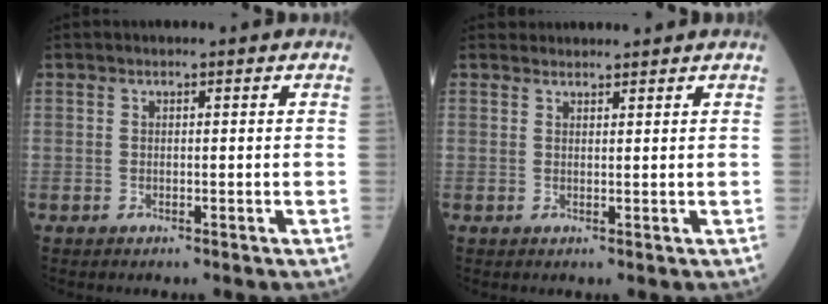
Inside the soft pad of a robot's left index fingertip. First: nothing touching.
{"total": 2.4, "force": [2.4, 0.4, -0.1], "torque": [-0.002, 0.019, 0.040]}